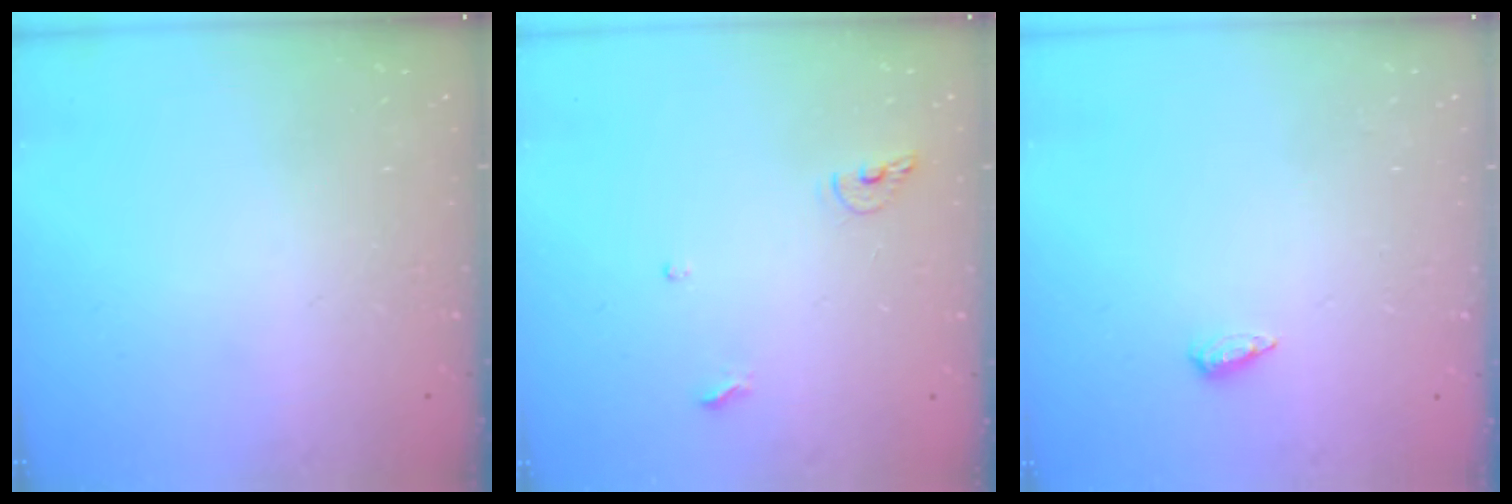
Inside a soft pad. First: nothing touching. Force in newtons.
{"total": 6.8, "press": 6.6, "slide": 1.2}
{"total": 4.1, "press": 4.1, "slide": 0.5}